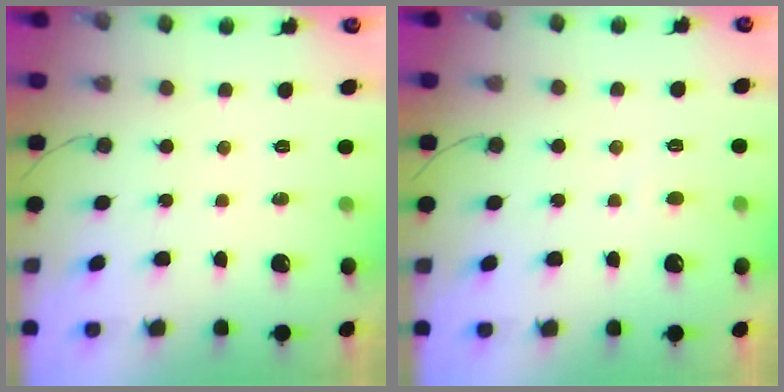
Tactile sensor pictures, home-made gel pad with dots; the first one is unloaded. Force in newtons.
{"total": 2.5, "press": 2.5, "slide": 0.1}